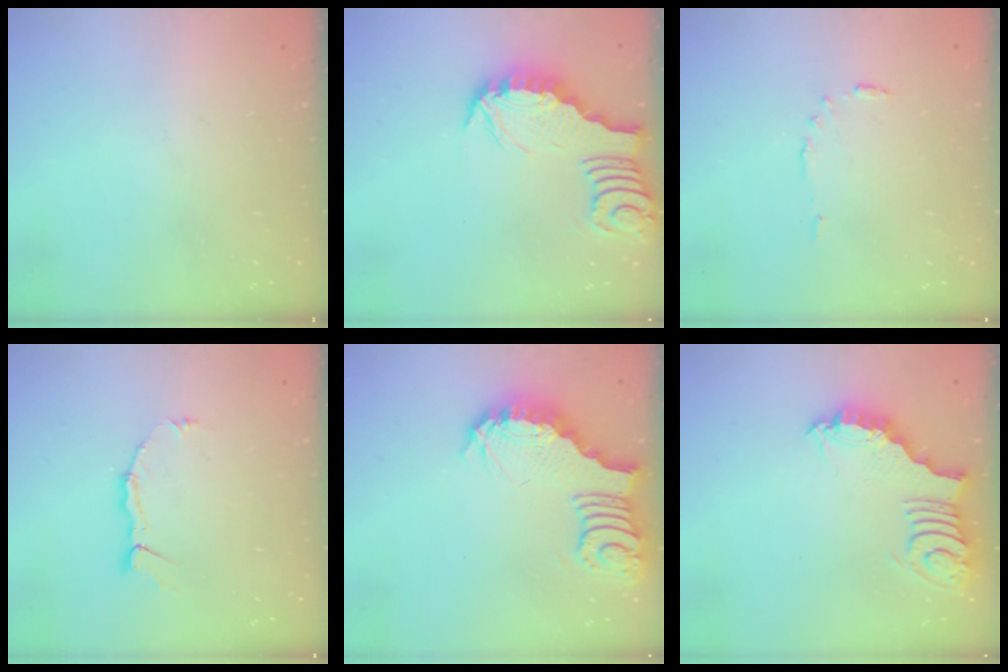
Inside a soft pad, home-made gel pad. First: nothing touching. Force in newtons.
{"total": 2.9, "press": 2.9, "slide": 0.3}
{"total": 3.8, "press": 3.8, "slide": 0.4}
{"total": 3.6, "press": 3.6, "slide": 0.2}
{"total": 3.9, "press": 3.9, "slide": 0.7}
{"total": 3.1, "press": 3.1, "slide": 0.3}